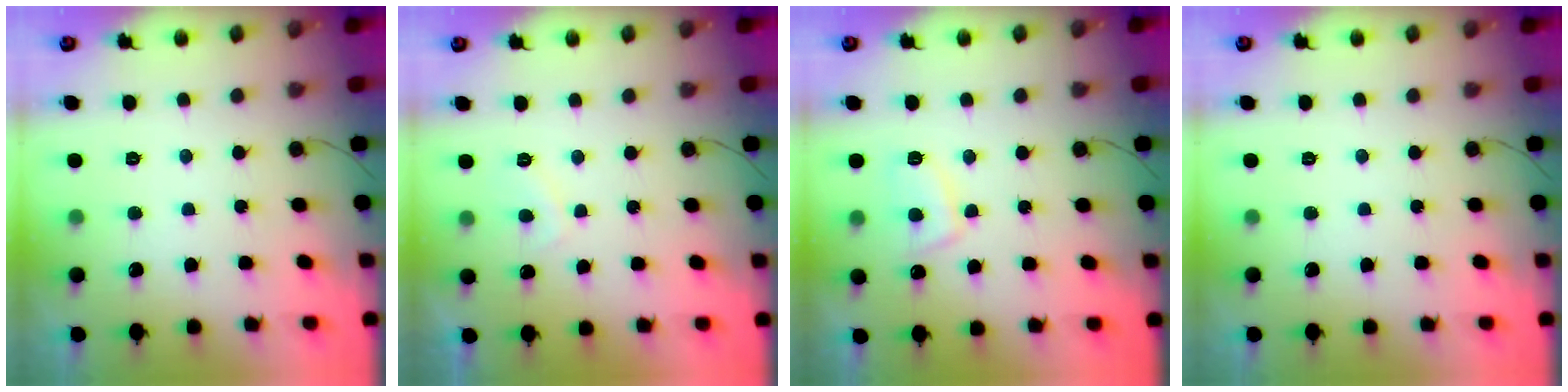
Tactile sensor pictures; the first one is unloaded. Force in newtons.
{"total": 1.5, "press": 1.4, "slide": 0.7}
{"total": 5.9, "press": 5.8, "slide": 0.9}
{"total": 0.0}